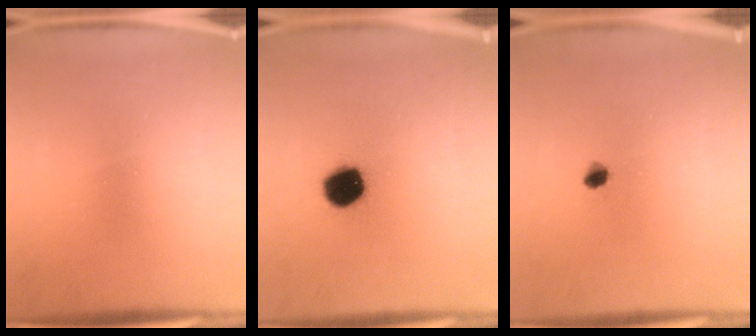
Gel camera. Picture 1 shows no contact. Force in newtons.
{"total": 9.7}
{"total": 1.9}